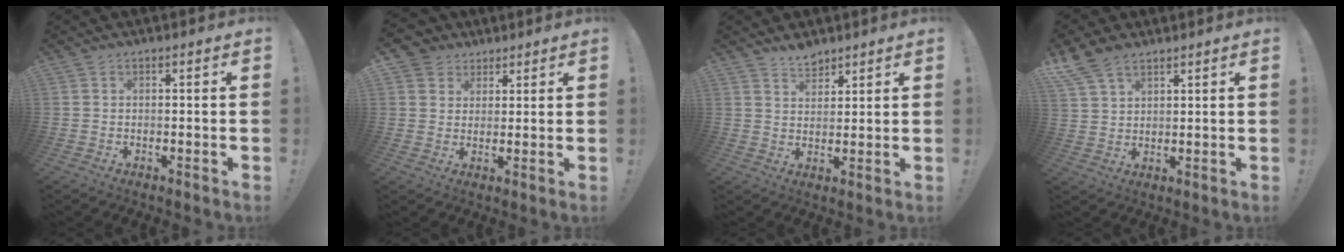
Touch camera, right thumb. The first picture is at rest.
{"total": 5.6, "force": [2.9, 4.8, 0.5], "torque": [-0.004, -0.019, 0.058]}
{"total": 5.1, "force": [4.5, 2.1, 0.9], "torque": [-0.018, -0.028, 0.084]}
{"total": 8.0, "force": [6.0, 4.0, 3.4], "torque": [-0.072, -0.023, 0.122]}